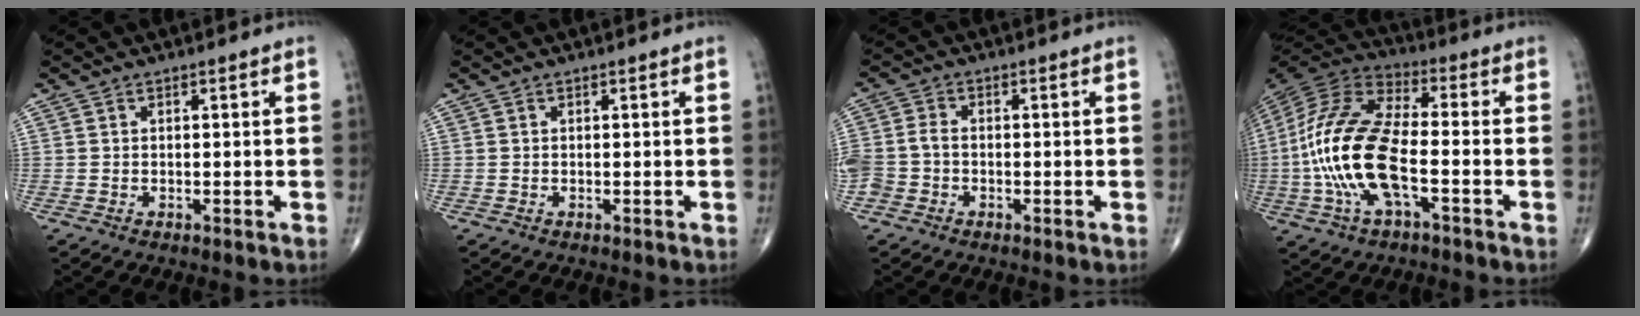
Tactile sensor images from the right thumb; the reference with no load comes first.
{"total": 0.0}
{"total": 5.2, "force": [-1.5, 4.1, 2.9], "torque": [-0.069, 0.018, -0.031]}
{"total": 19.0, "force": [-3.8, 7.6, 17.0], "torque": [-0.369, 0.028, -0.074]}